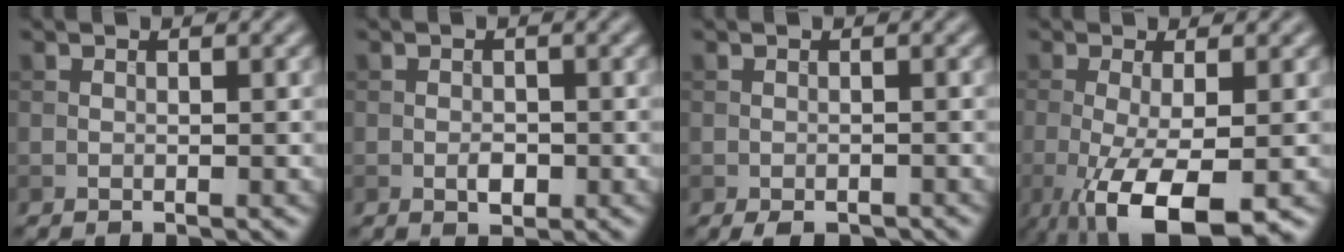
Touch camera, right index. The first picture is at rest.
{"total": 1.6, "force": [-0.5, 1.0, 1.2], "torque": [-0.018, 0.001, -0.010]}
{"total": 2.0, "force": [-1.5, 0.7, 1.1], "torque": [-0.014, -0.004, -0.022]}
{"total": 7.5, "force": [-2.7, 2.2, 6.6], "torque": [-0.131, -0.015, -0.043]}